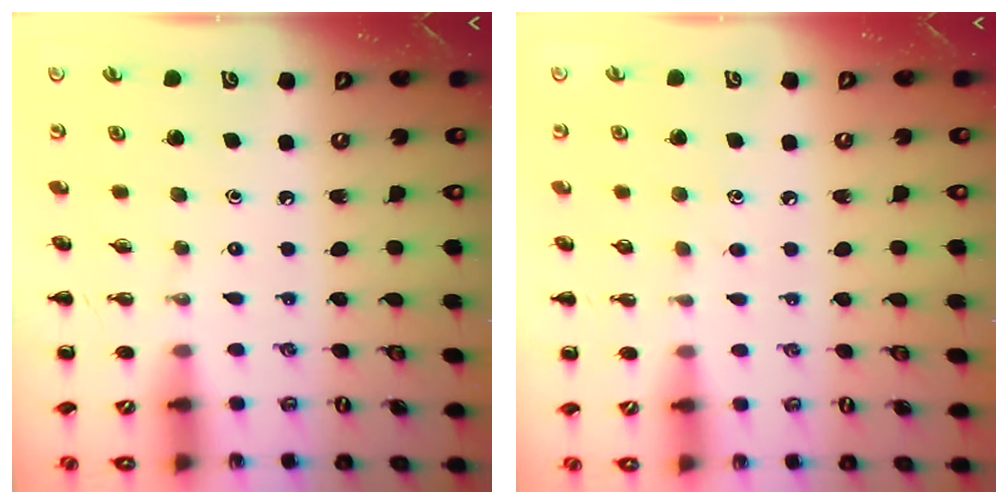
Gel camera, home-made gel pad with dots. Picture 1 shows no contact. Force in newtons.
{"total": 3.2, "press": 3.1, "slide": 0.9}